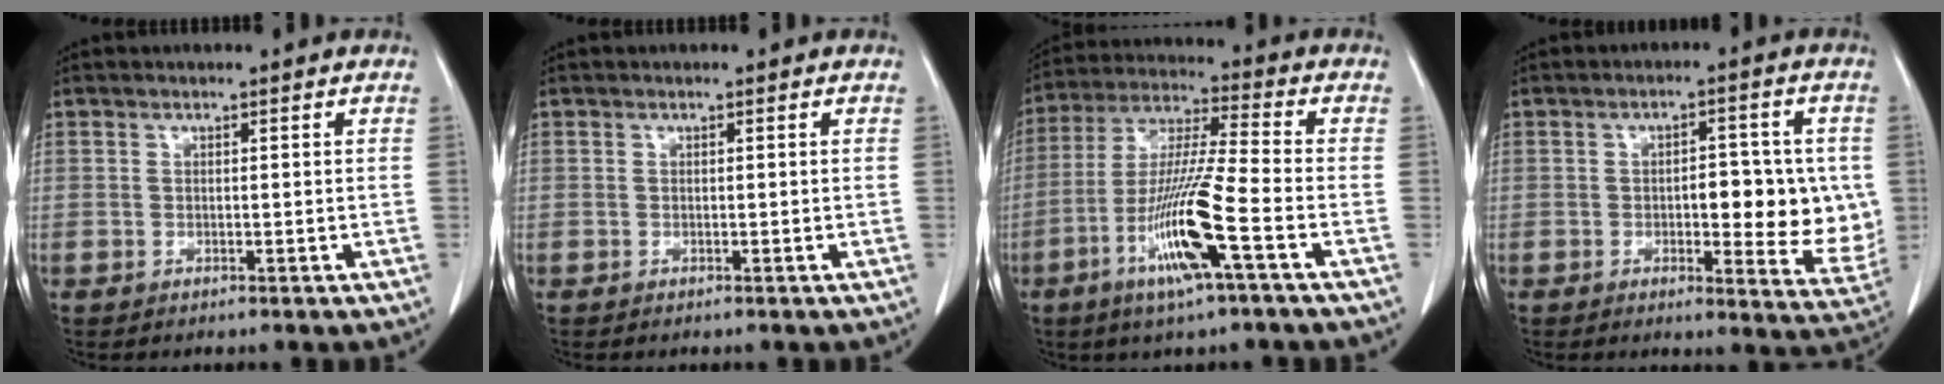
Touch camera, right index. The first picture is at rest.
{"total": 0.0}
{"total": 13.8, "force": [-5.6, -0.2, 12.6], "torque": [-0.256, -0.015, -0.109]}
{"total": 11.2, "force": [-0.4, 4.1, 10.4], "torque": [-0.120, 0.001, 0.002]}